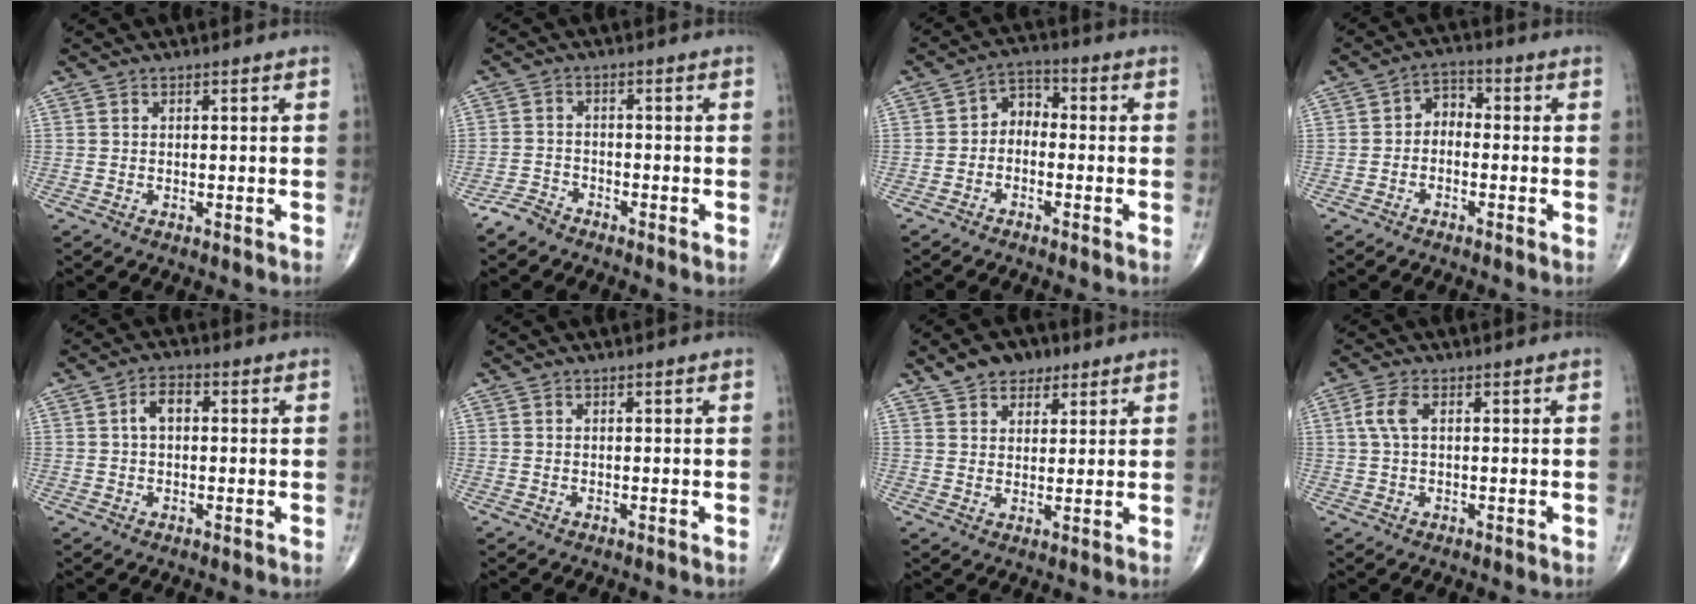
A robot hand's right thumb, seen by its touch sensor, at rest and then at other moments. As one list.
[{"total": 3.3, "force": [-2.9, 1.4, 0.5], "torque": [-0.010, 0.007, -0.061]}, {"total": 4.6, "force": [-1.1, 3.4, 2.9], "torque": [-0.031, 0.028, -0.035]}, {"total": 4.0, "force": [-0.9, 3.0, 2.6], "torque": [-0.026, 0.025, -0.031]}, {"total": 4.3, "force": [0.6, 2.5, 3.4], "torque": [-0.060, 0.015, 0.007]}, {"total": 0.0}, {"total": 7.3, "force": [4.6, 4.4, 3.6], "torque": [-0.031, -0.012, 0.076]}, {"total": 3.8, "force": [0.9, 1.8, 3.3], "torque": [-0.089, 0.011, 0.016]}]